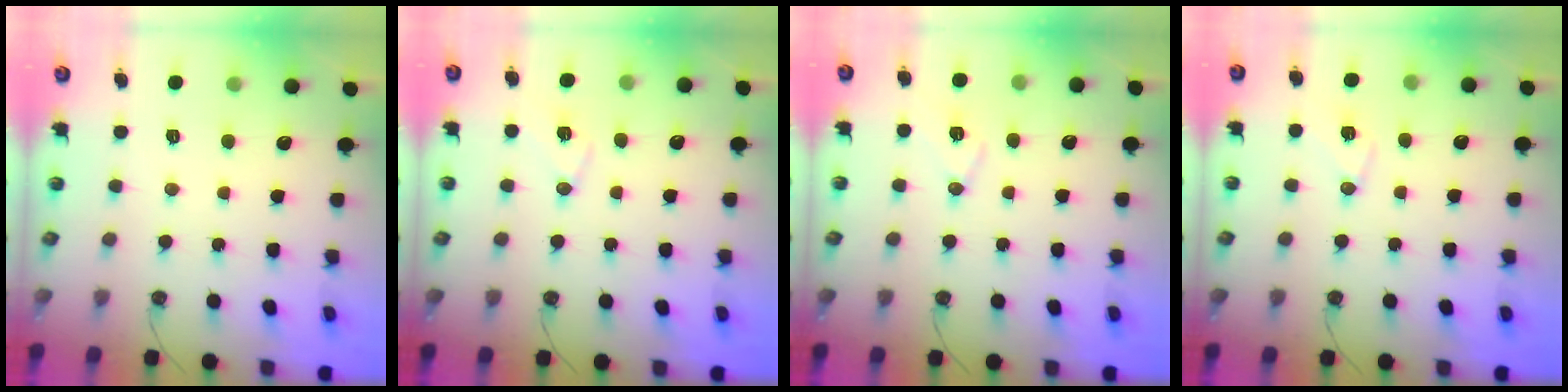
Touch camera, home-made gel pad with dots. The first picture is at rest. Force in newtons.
{"total": 8.8, "press": 8.1, "slide": 3.6}
{"total": 9.6, "press": 8.9, "slide": 3.4}
{"total": 8.2, "press": 8.2, "slide": 0.8}